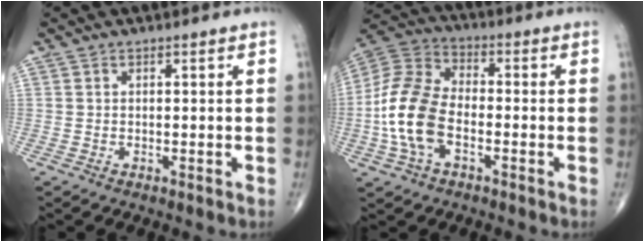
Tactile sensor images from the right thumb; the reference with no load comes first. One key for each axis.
{"total": 13.8, "fx": -3.3, "fy": 8.1, "fz": 10.7, "tx": -0.223, "ty": 0.030, "tz": -0.071}